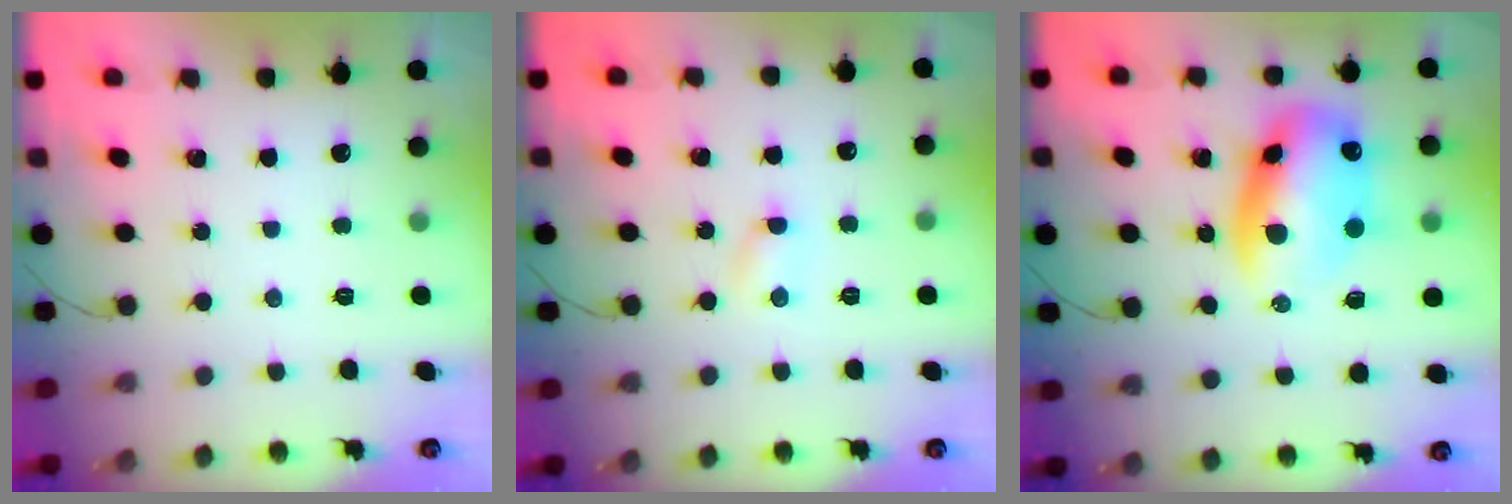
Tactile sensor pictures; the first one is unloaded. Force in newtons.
{"total": 2.7, "press": 2.6, "slide": 0.8}
{"total": 13.8, "press": 13.4, "slide": 3.2}